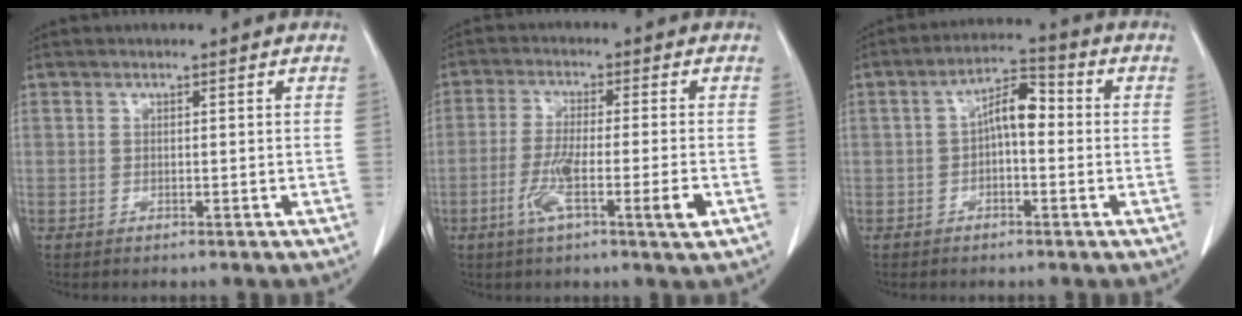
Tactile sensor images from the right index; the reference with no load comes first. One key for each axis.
{"total": 8.1, "fx": -3.1, "fy": 0.2, "fz": 7.5, "tx": -0.137, "ty": -0.013, "tz": -0.056}
{"total": 5.9, "fx": -0.1, "fy": 2.3, "fz": 5.5, "tx": -0.097, "ty": 0.029, "tz": -0.006}